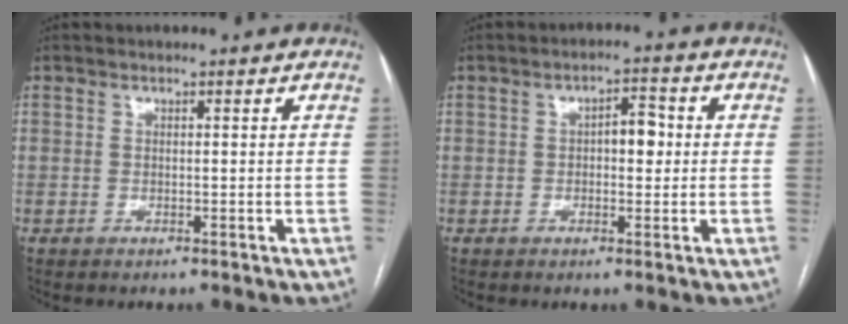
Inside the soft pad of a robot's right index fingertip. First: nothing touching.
{"total": 4.5, "force": [0.3, 2.2, 3.9], "torque": [-0.056, 0.014, 0.005]}